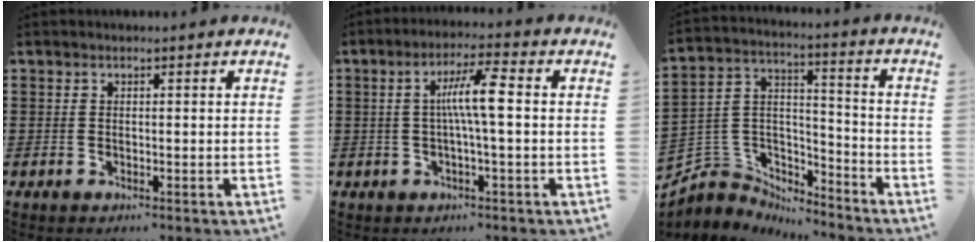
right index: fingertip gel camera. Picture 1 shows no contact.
{"total": 6.7, "force": [0.1, 0.8, 6.7], "torque": [-0.124, 0.006, -0.005]}
{"total": 5.5, "force": [-4.6, 3.1, 0.1], "torque": [-0.030, -0.005, -0.094]}